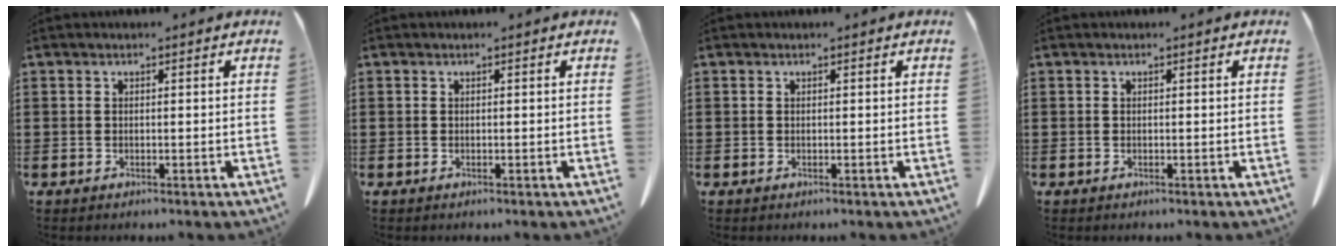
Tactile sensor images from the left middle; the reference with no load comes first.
{"total": 0.0}
{"total": 0.0}
{"total": 0.0}